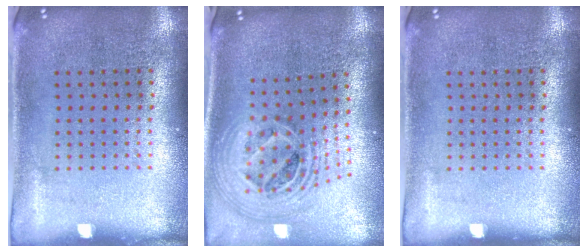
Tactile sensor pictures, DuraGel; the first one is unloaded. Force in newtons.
{"total": 2.5, "press": 1.8, "slide": 1.8}
{"total": 0.0}